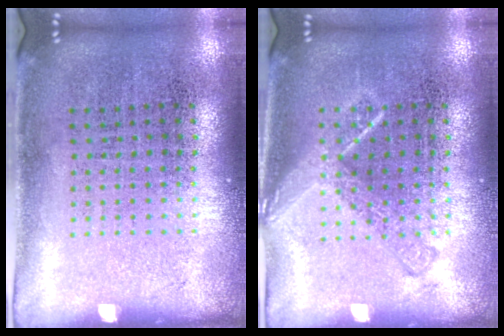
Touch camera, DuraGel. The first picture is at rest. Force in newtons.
{"total": 2.3, "press": 2.3, "slide": 0.4}